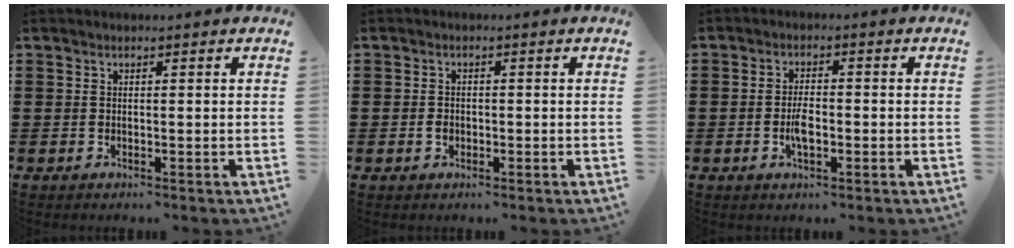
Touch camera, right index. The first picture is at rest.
{"total": 1.3, "force": [-0.4, 1.1, 0.7], "torque": [-0.017, 0.003, -0.008]}
{"total": 3.4, "force": [-0.9, 1.4, 3.0], "torque": [-0.070, -0.004, -0.020]}